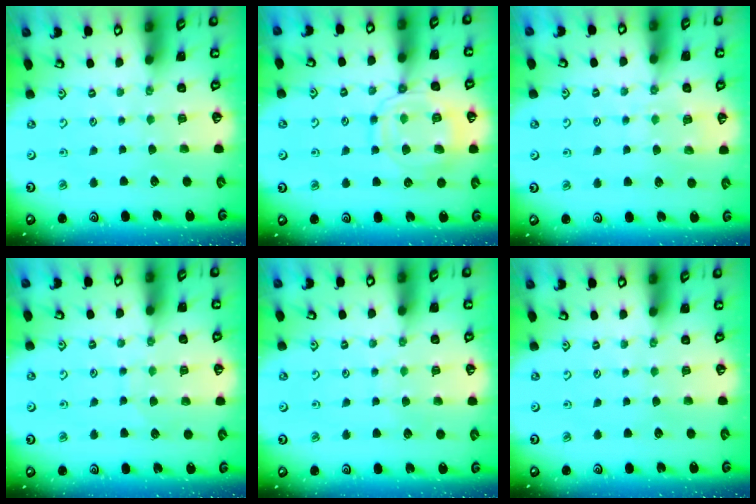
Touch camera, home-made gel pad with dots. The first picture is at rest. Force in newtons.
{"total": 13.6, "press": 13.6, "slide": 1.2}
{"total": 6.0, "press": 5.9, "slide": 0.7}
{"total": 6.7, "press": 6.7, "slide": 0.4}
{"total": 3.8, "press": 3.8, "slide": 0.3}
{"total": 0.0}